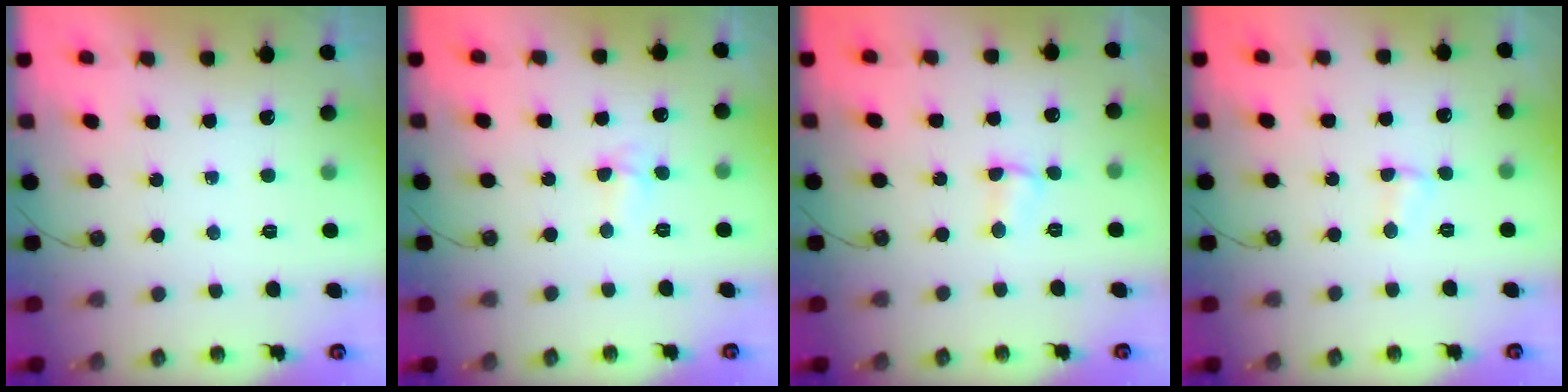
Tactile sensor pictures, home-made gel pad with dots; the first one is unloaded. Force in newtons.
{"total": 4.2, "press": 2.8, "slide": 3.1}
{"total": 4.1, "press": 4.1, "slide": 0.5}
{"total": 2.8, "press": 2.8, "slide": 0.3}